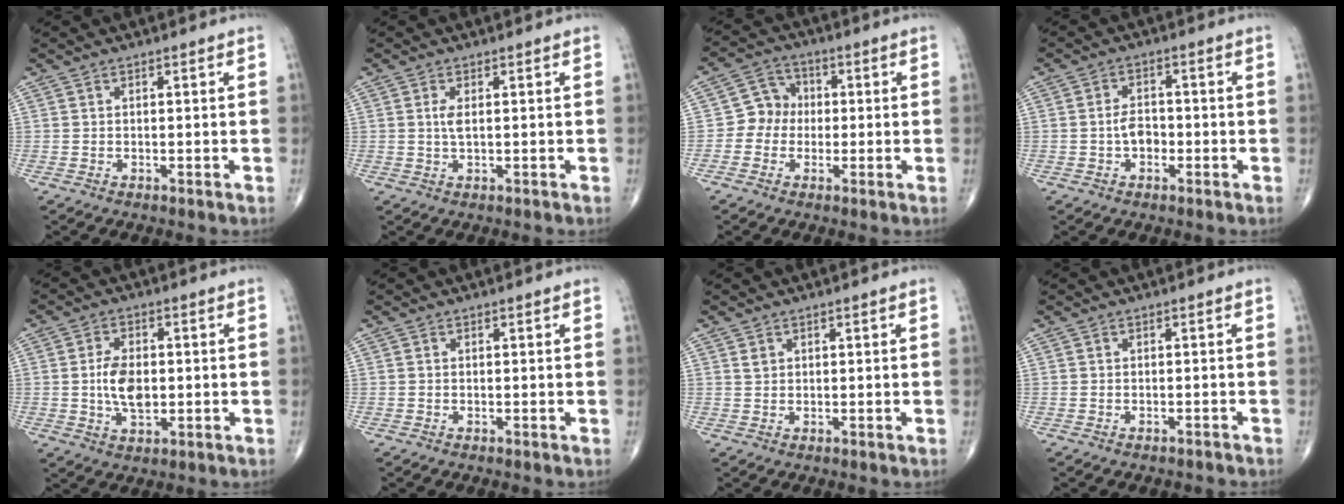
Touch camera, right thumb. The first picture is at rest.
{"total": 2.0, "force": [0.3, 0.6, 1.9], "torque": [-0.044, -0.003, 0.008]}
{"total": 6.0, "force": [-0.6, 5.5, 2.3], "torque": [-0.010, 0.018, -0.025]}
{"total": 3.9, "force": [-1.0, 2.7, 2.7], "torque": [-0.036, 0.015, -0.020]}
{"total": 7.4, "force": [-0.2, 4.3, 6.0], "torque": [-0.102, -0.002, -0.004]}
{"total": 0.0}
{"total": 1.1, "force": [0.6, 0.8, 0.5], "torque": [-0.003, -0.002, 0.011]}
{"total": 1.2, "force": [-1.1, 0.5, 0.1], "torque": [-0.007, 0.009, -0.017]}